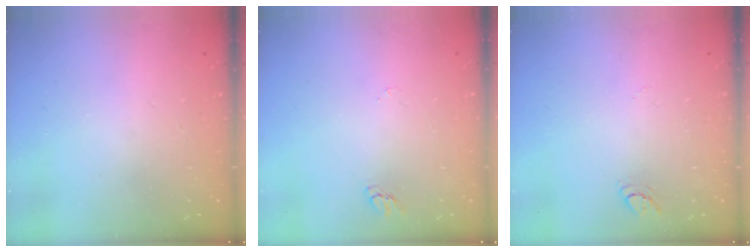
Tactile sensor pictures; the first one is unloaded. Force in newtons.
{"total": 2.2, "press": 2.2, "slide": 0.2}
{"total": 3.2, "press": 3.2, "slide": 0.3}